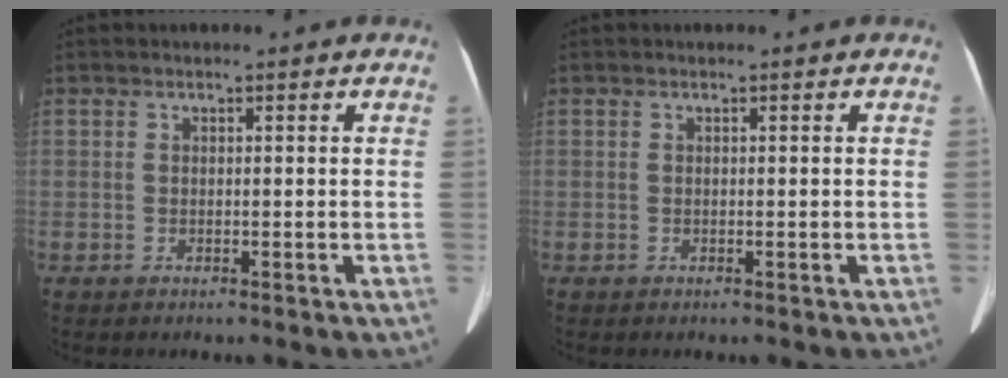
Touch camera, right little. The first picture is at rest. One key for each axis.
{"total": 0.0}